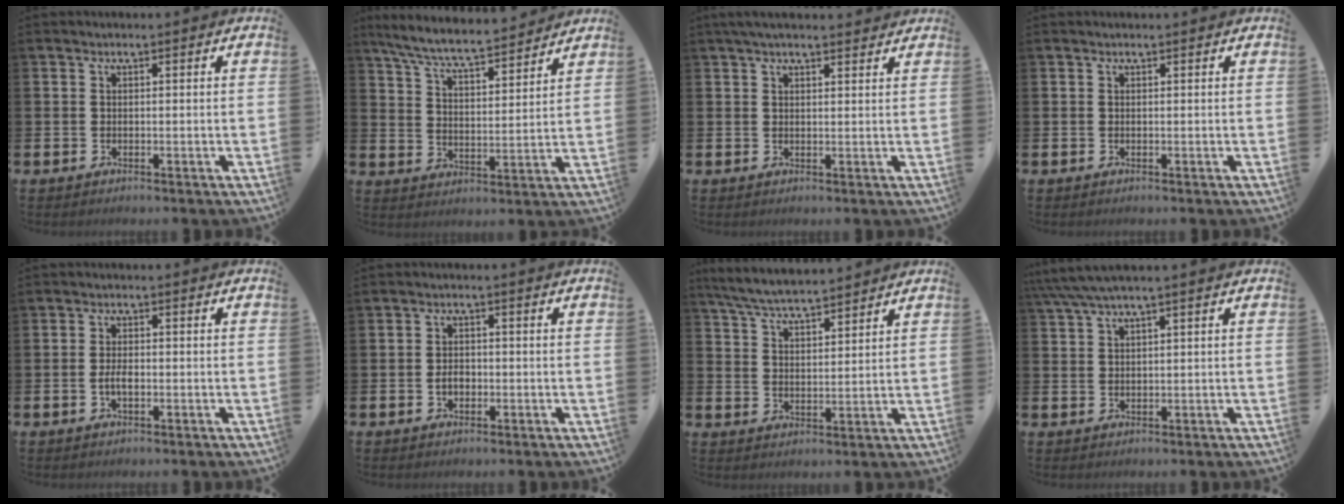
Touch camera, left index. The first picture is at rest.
{"total": 7.4, "force": [6.9, 0.6, 2.6], "torque": [-0.080, -0.042, 0.120]}
{"total": 2.9, "force": [2.6, 0.5, 1.1], "torque": [-0.025, -0.003, 0.047]}
{"total": 0.0}
{"total": 2.1, "force": [-0.5, 1.0, 1.8], "torque": [-0.028, 0.000, -0.011]}
{"total": 2.2, "force": [-0.5, 1.5, 1.5], "torque": [-0.014, -0.001, -0.014]}
{"total": 6.1, "force": [5.9, 0.5, 1.4], "torque": [-0.054, -0.027, 0.107]}
{"total": 3.0, "force": [2.2, 0.0, 2.0], "torque": [-0.046, 0.001, 0.043]}